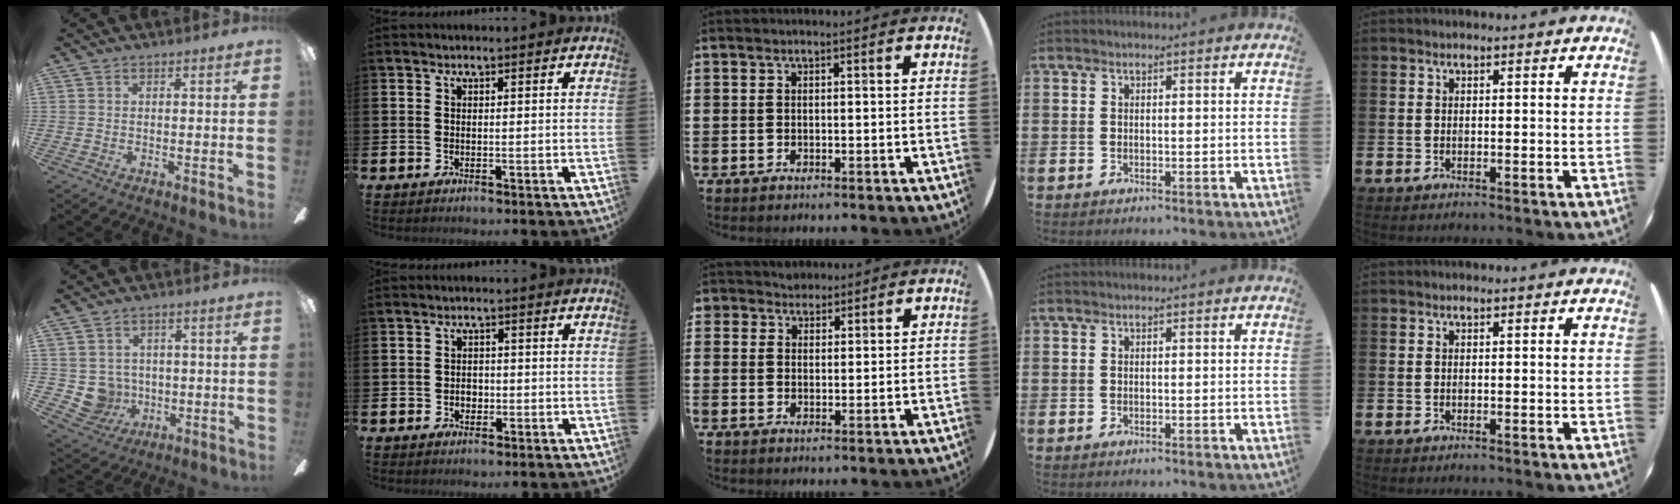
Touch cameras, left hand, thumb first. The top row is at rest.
{"thumb": {"total": 6.8, "force": [0.5, 6.6, 1.1], "torque": [-0.054, -0.009, 0.018]}, "index": {"total": 1.7, "force": [-0.4, 1.4, 1.0], "torque": [-0.011, 0.003, -0.011]}, "middle": {"total": 2.7, "force": [2.6, 0.9, -0.3], "torque": [-0.001, 0.002, 0.050]}}